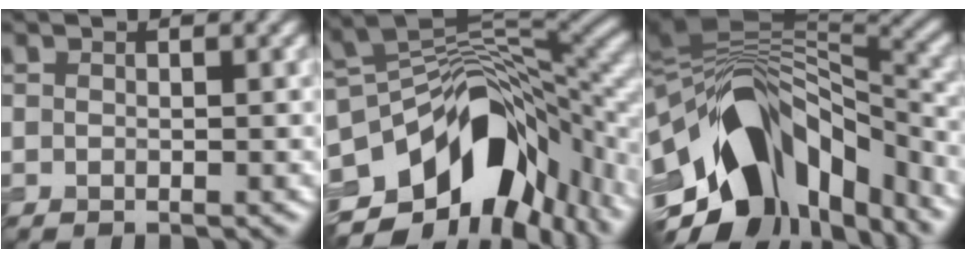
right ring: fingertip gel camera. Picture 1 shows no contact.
{"total": 15.4, "force": [-5.2, 9.2, 11.2], "torque": [-0.198, -0.006, -0.077]}
{"total": 16.4, "force": [-5.5, 10.1, 11.7], "torque": [-0.205, -0.029, -0.066]}